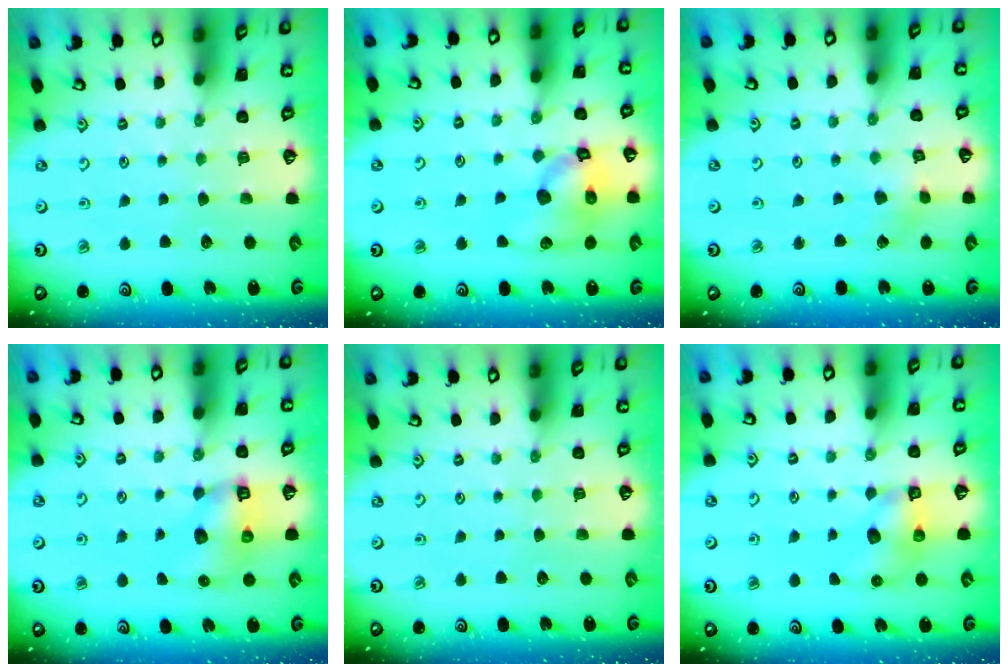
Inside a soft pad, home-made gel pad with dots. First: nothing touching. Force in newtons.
{"total": 13.4, "press": 13.2, "slide": 2.0}
{"total": 2.1, "press": 2.1, "slide": 0.0}
{"total": 6.8, "press": 6.7, "slide": 1.0}
{"total": 0.0}
{"total": 7.9, "press": 7.8, "slide": 0.5}